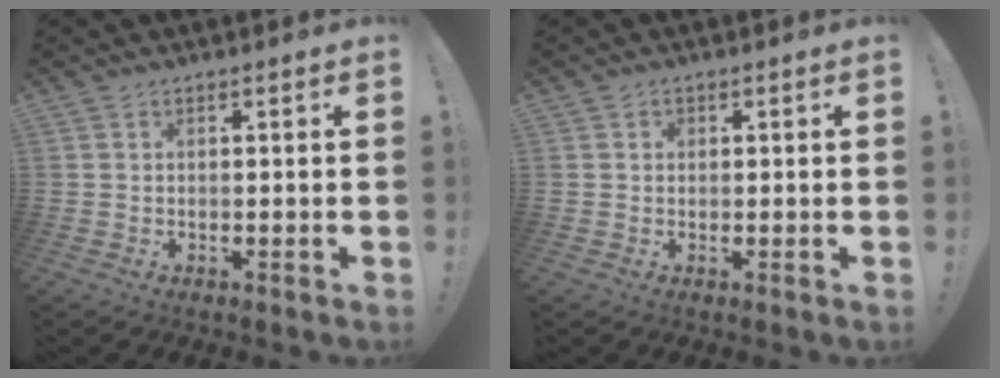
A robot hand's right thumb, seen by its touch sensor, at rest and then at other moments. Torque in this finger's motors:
{"motor_torque": [0.17, 0.76, 0.13, -0.04, 0.00]}